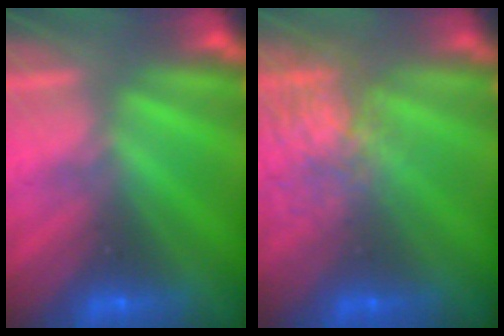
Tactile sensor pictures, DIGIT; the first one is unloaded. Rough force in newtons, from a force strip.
{"total": 9.0}